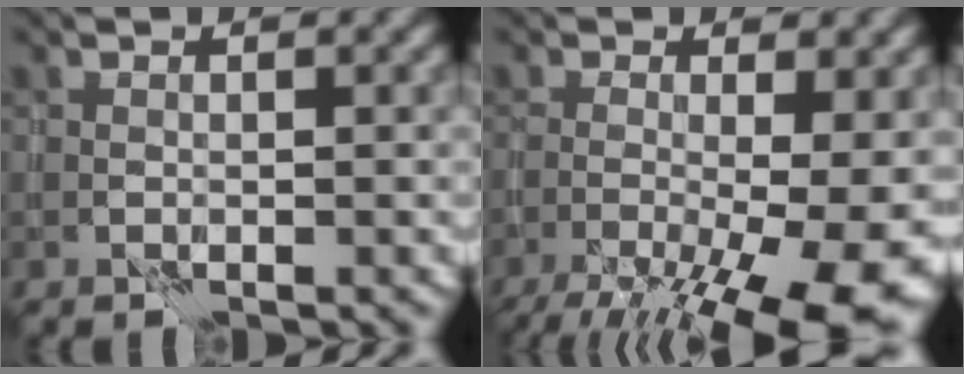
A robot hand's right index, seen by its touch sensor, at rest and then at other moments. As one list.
[{"total": 14.0, "force": [-5.2, 4.5, 12.2], "torque": [-0.167, -0.018, -0.069]}]